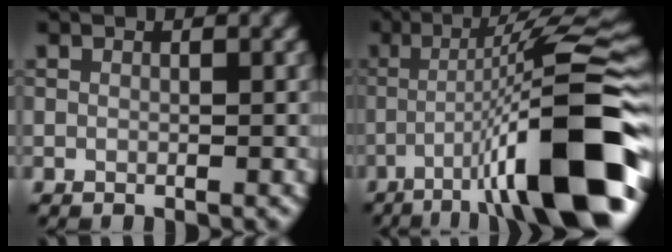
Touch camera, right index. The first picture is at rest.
{"total": 14.2, "force": [-6.0, 2.1, 12.7], "torque": [-0.187, 0.012, -0.093]}